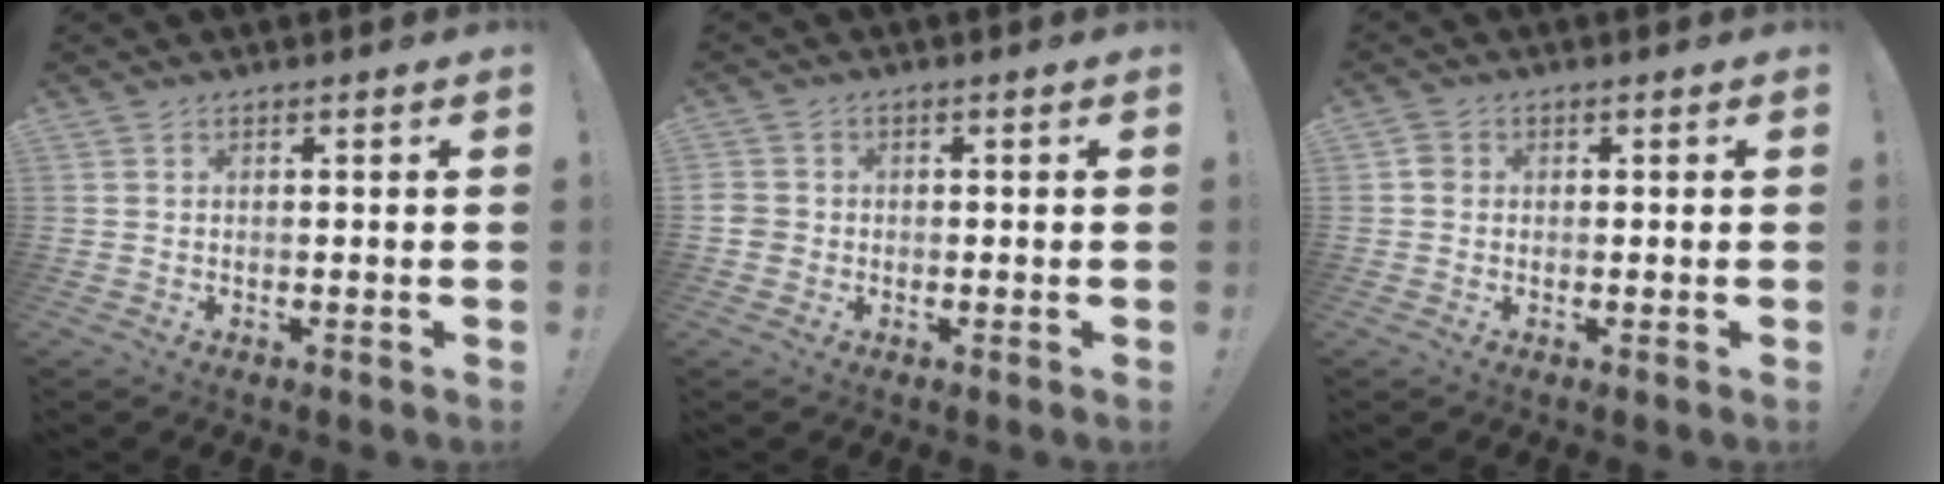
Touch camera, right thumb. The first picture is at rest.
{"total": 3.4, "force": [-1.0, 3.1, 1.2], "torque": [-0.021, 0.009, -0.018]}
{"total": 2.4, "force": [-0.1, 2.2, 0.8], "torque": [-0.006, 0.004, -0.003]}